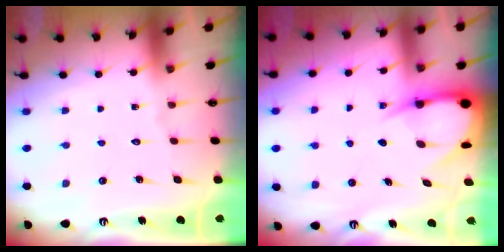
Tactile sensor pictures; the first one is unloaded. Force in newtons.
{"total": 7.1, "press": 7.0, "slide": 0.8}